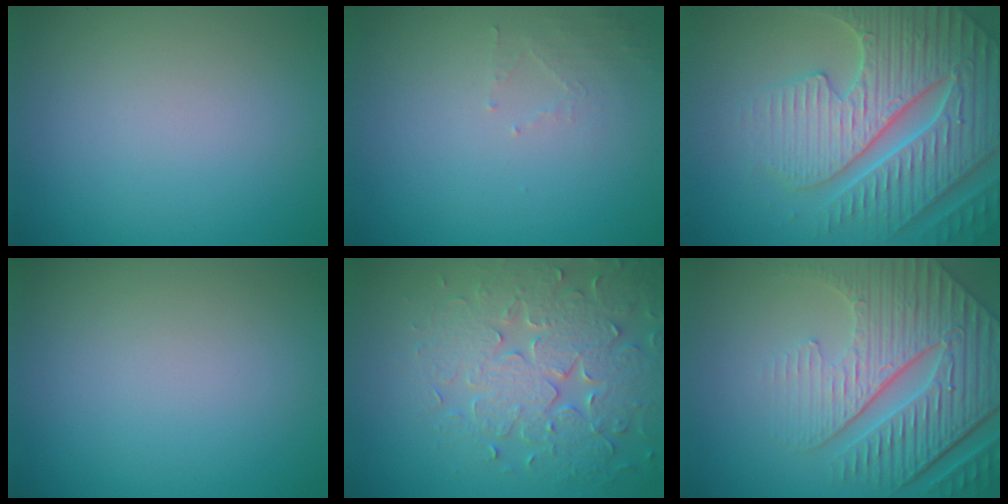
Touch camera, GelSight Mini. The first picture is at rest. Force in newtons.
{"total": 1.4, "press": 1.3, "slide": 0.3}
{"total": 7.6, "press": 7.4, "slide": 1.7}
{"total": 0.0}
{"total": 6.5, "press": 5.5, "slide": 3.5}
{"total": 8.9, "press": 6.2, "slide": 6.4}